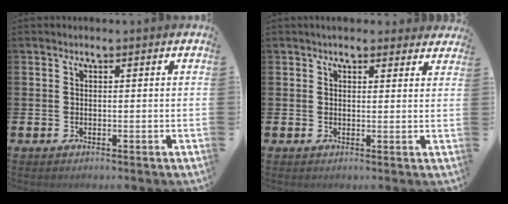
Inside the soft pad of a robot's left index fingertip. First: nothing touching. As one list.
[{"total": 2.6, "force": [2.4, 0.9, 0.2], "torque": [0.000, -0.008, 0.043]}]